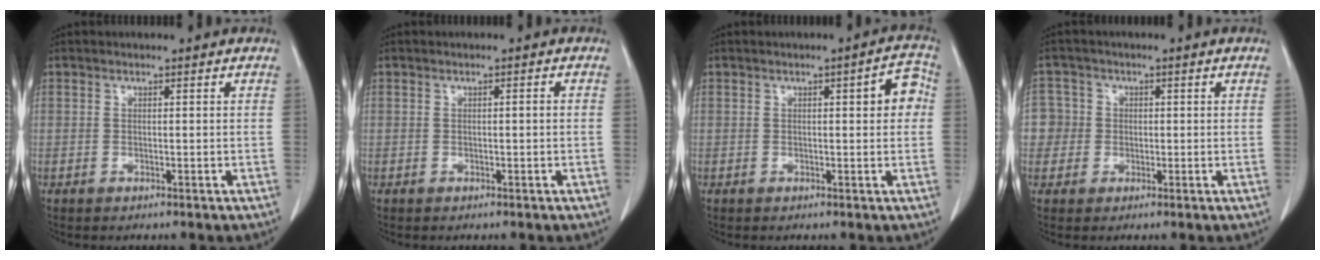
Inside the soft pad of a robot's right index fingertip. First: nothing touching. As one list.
[{"total": 0.6, "force": [-0.1, 0.0, 0.6], "torque": [-0.010, 0.001, 0.000]}, {"total": 4.1, "force": [0.6, 1.1, 3.9], "torque": [-0.042, 0.013, 0.001]}, {"total": 4.5, "force": [-0.1, 4.5, 0.0], "torque": [0.011, 0.017, -0.003]}]